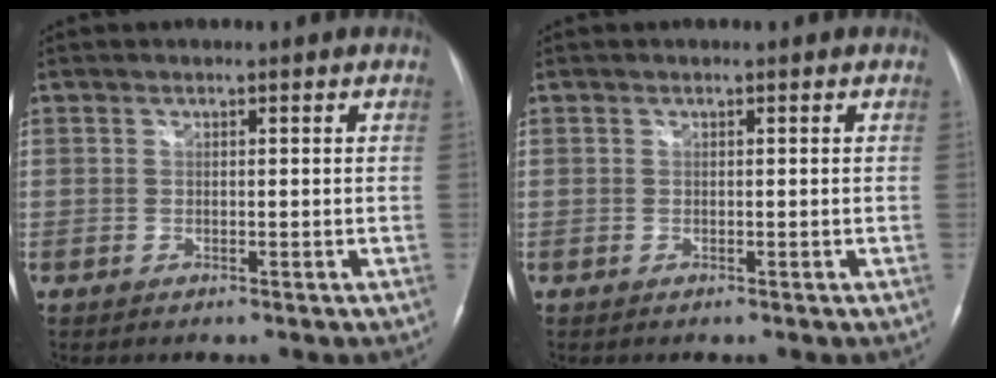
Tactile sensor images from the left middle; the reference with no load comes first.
{"total": 0.0}